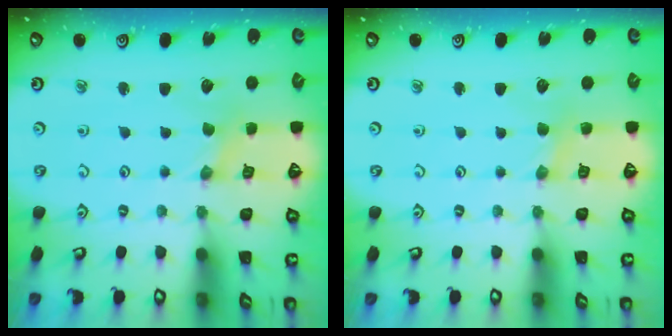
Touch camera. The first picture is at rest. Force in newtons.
{"total": 2.8, "press": 2.8, "slide": 0.3}